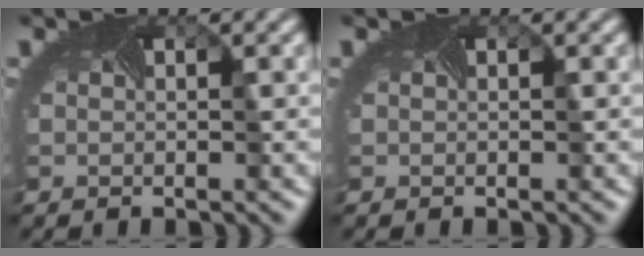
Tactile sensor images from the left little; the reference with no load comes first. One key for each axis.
{"total": 0.0}